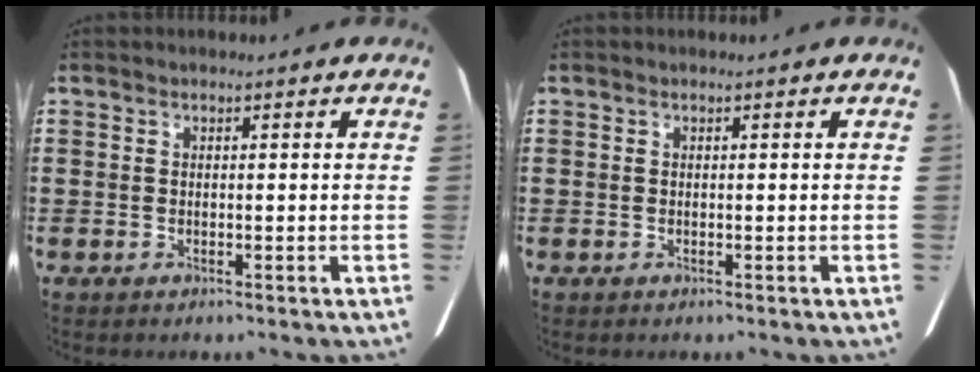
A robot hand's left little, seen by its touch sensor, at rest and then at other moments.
{"total": 0.0}